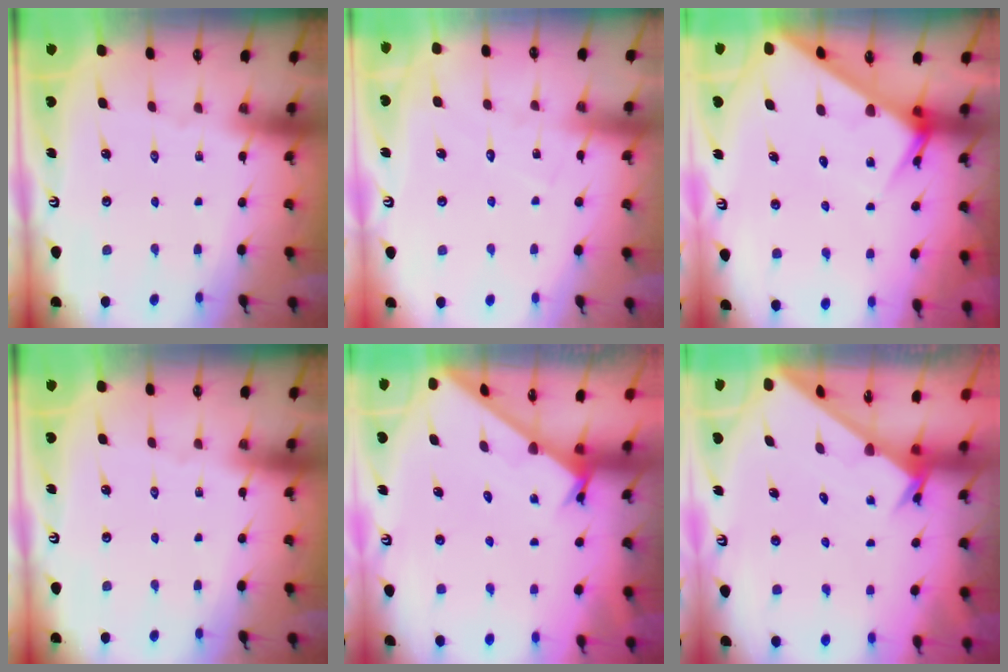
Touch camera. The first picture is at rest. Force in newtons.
{"total": 6.0, "press": 6.0, "slide": 0.3}
{"total": 5.8, "press": 5.7, "slide": 0.6}
{"total": 0.0}
{"total": 3.5, "press": 3.5, "slide": 0.4}
{"total": 2.4, "press": 2.4, "slide": 0.2}